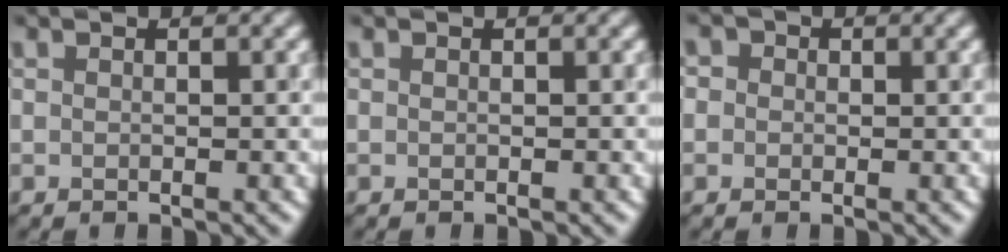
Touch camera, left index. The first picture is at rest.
{"total": 0.0}
{"total": 1.2, "force": [-0.5, -0.1, -1.0], "torque": [0.005, -0.003, 0.004]}